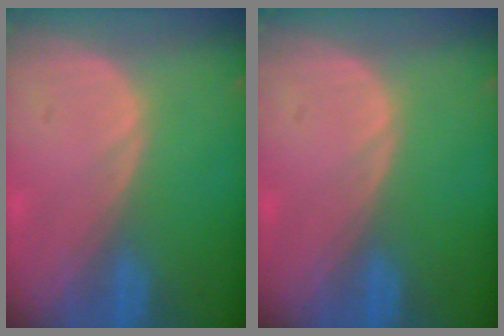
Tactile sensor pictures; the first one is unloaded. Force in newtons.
{"total": 0.0}